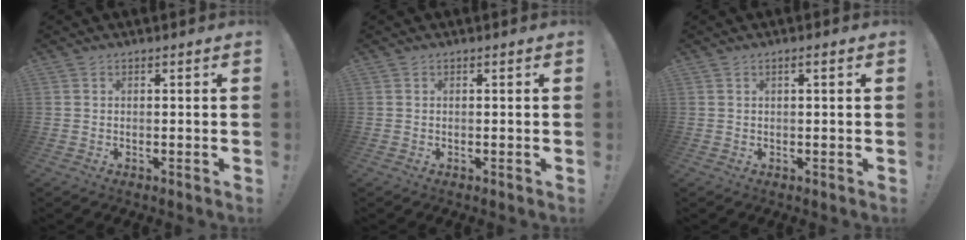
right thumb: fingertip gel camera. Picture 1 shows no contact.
{"total": 0.0}
{"total": 1.5, "force": [0.2, 0.0, 1.5], "torque": [-0.024, -0.001, 0.001]}